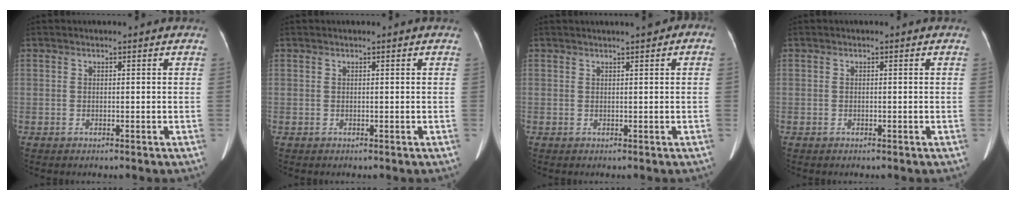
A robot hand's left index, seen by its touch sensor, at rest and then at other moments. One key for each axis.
{"total": 0.0}
{"total": 3.2, "fx": 1.6, "fy": 0.9, "fz": 2.6, "tx": -0.038, "ty": 0.023, "tz": 0.020}
{"total": 0.0}